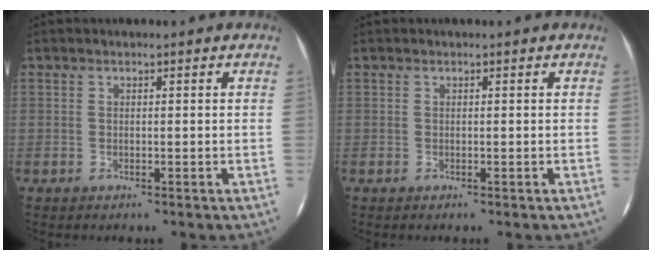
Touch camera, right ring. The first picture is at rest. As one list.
[{"total": 0.0}]